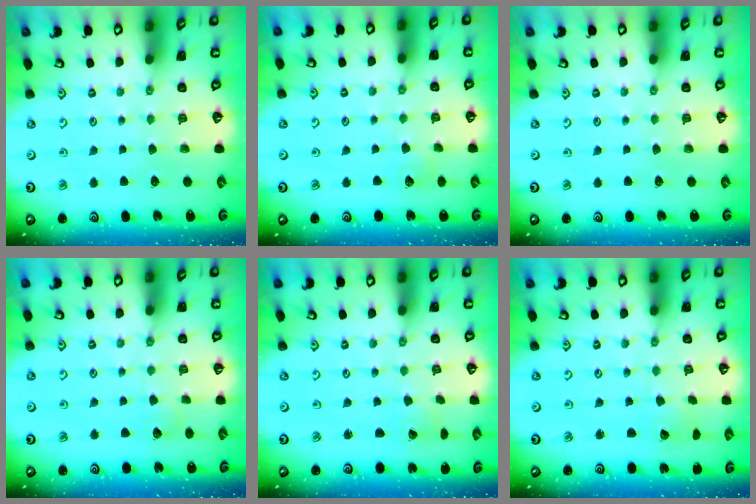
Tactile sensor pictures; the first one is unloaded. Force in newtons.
{"total": 3.9, "press": 3.8, "slide": 0.5}
{"total": 0.0}
{"total": 2.9, "press": 2.9, "slide": 0.4}
{"total": 1.3, "press": 1.3, "slide": 0.1}
{"total": 2.6, "press": 2.6, "slide": 0.3}